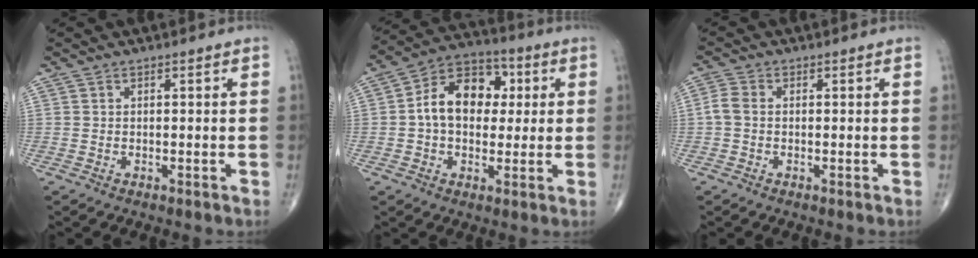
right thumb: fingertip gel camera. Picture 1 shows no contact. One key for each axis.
{"total": 13.2, "fx": 1.4, "fy": 9.4, "fz": 9.1, "tx": -0.120, "ty": 0.026, "tz": 0.014}
{"total": 2.7, "fx": -0.3, "fy": 1.8, "fz": 1.9, "tx": -0.041, "ty": 0.004, "tz": -0.014}